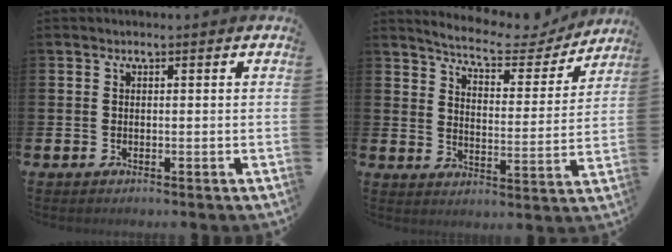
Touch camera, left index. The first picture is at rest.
{"total": 6.4, "force": [6.0, 1.2, 1.9], "torque": [-0.053, -0.046, 0.097]}